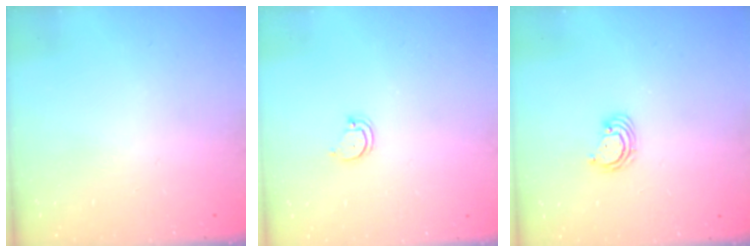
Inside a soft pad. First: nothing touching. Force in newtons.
{"total": 2.8, "press": 2.8, "slide": 0.2}
{"total": 2.8, "press": 2.8, "slide": 0.3}